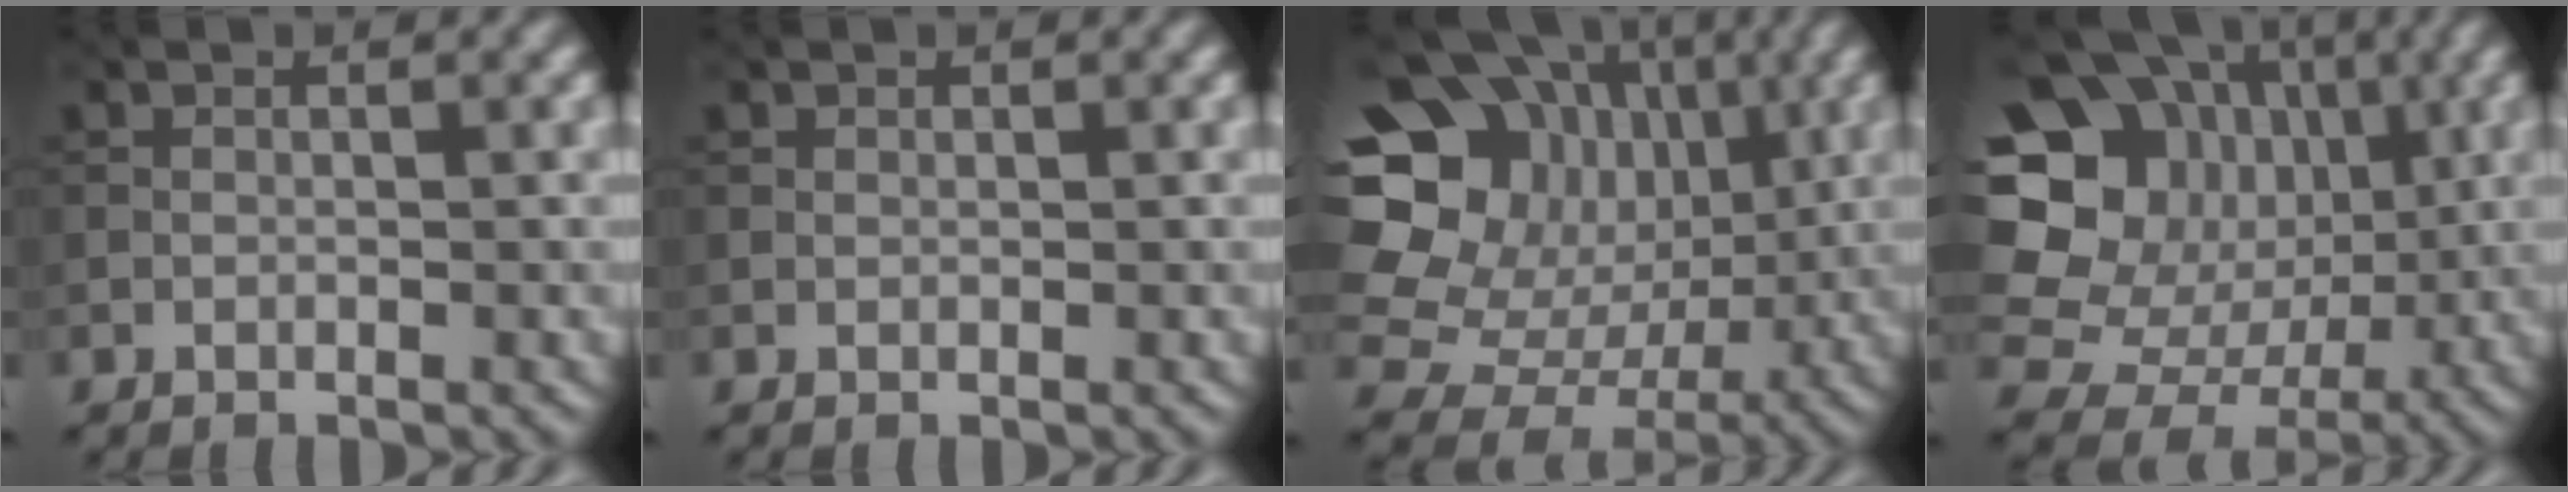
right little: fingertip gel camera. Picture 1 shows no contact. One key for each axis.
{"total": 0.0}
{"total": 21.0, "fx": 3.9, "fy": 18.8, "fz": 8.3, "tx": -0.179, "ty": 0.028, "tz": 0.034}
{"total": 21.4, "fx": 3.0, "fy": 19.5, "fz": 8.1, "tx": -0.184, "ty": 0.025, "tz": 0.019}